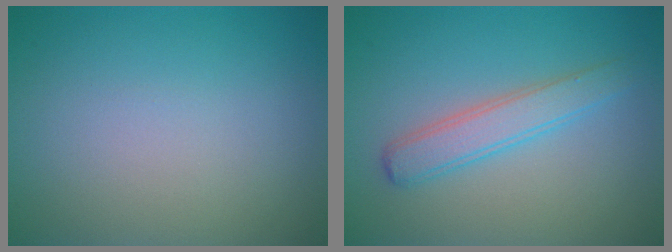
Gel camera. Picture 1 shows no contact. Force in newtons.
{"total": 2.9, "press": 2.9, "slide": 0.0}